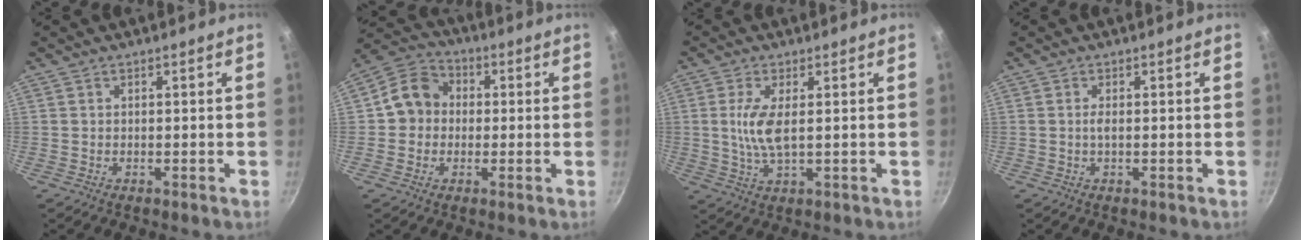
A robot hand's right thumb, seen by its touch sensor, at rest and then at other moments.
{"total": 8.8, "force": [0.1, 7.9, 4.0], "torque": [-0.033, 0.021, -0.020]}
{"total": 7.3, "force": [0.9, 2.7, 6.7], "torque": [-0.143, -0.004, 0.019]}
{"total": 1.1, "force": [0.0, 0.3, 1.1], "torque": [-0.023, 0.000, -0.001]}